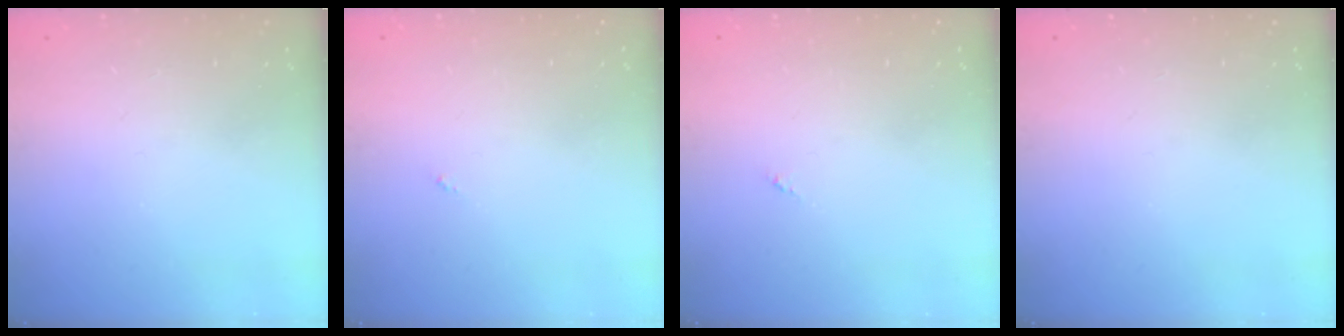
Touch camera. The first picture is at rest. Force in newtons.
{"total": 0.0}
{"total": 0.0}
{"total": 0.0}